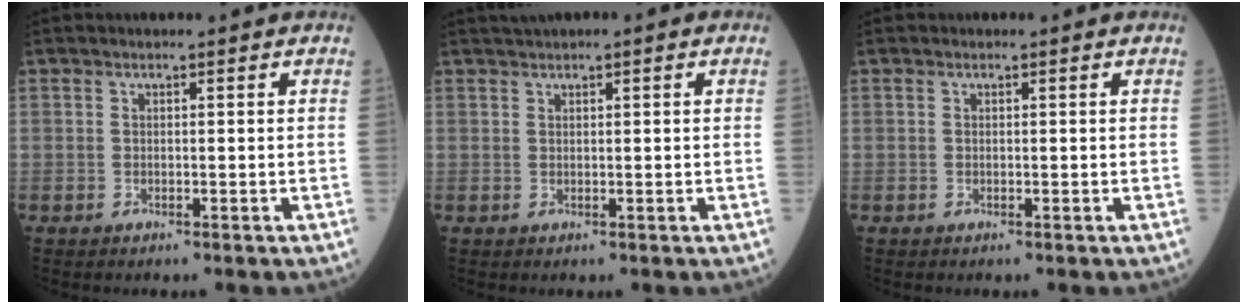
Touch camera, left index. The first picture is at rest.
{"total": 2.0, "force": [1.3, 0.1, 1.6], "torque": [-0.033, 0.018, 0.024]}
{"total": 0.0}